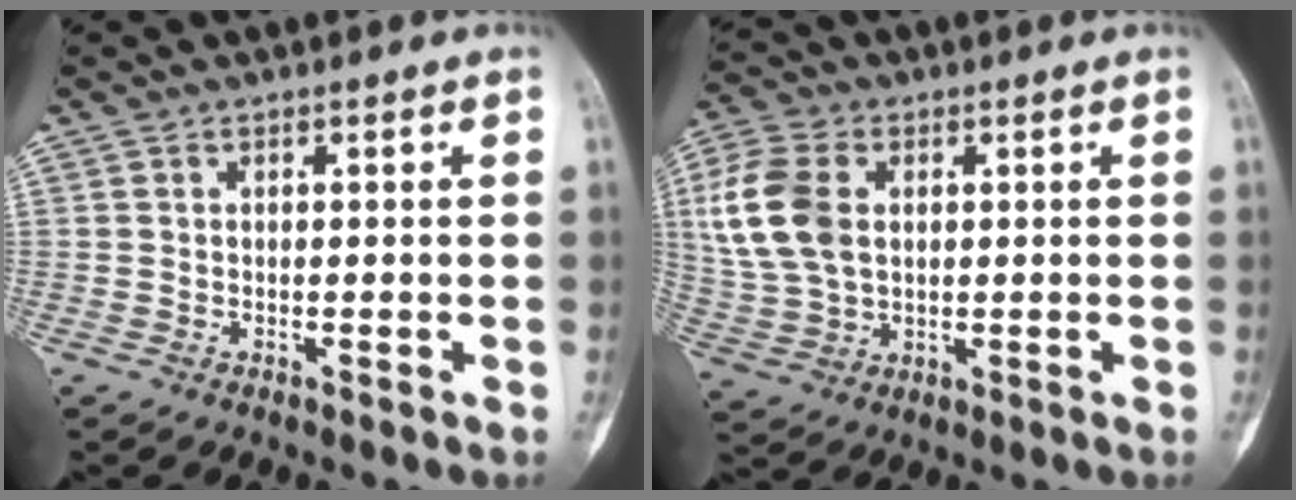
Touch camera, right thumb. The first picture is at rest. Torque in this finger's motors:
{"motor_torque": [0.03, 0.73, 0.91, 0.30, 0.14]}